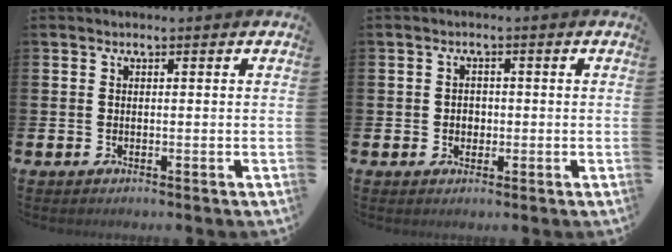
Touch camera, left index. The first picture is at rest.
{"total": 1.8, "force": [-0.1, 1.6, 0.8], "torque": [0.004, 0.001, -0.009]}